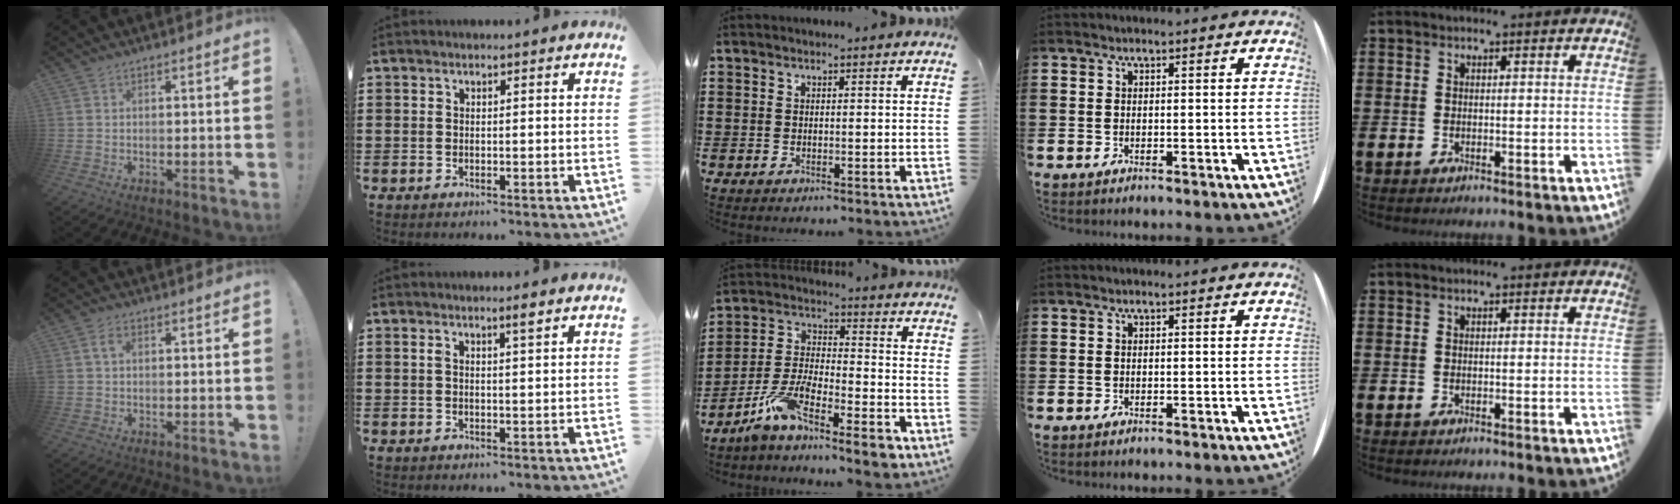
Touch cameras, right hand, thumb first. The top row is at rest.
{"thumb": {"total": 3.0, "force": [0.7, 2.2, 2.0], "torque": [-0.038, 0.009, 0.012]}, "index": {"total": 1.9, "force": [1.0, 0.0, 1.6], "torque": [-0.025, -0.003, 0.015]}, "middle": {"total": 8.7, "force": [-6.7, 1.6, 5.3], "torque": [-0.116, -0.001, -0.134]}}